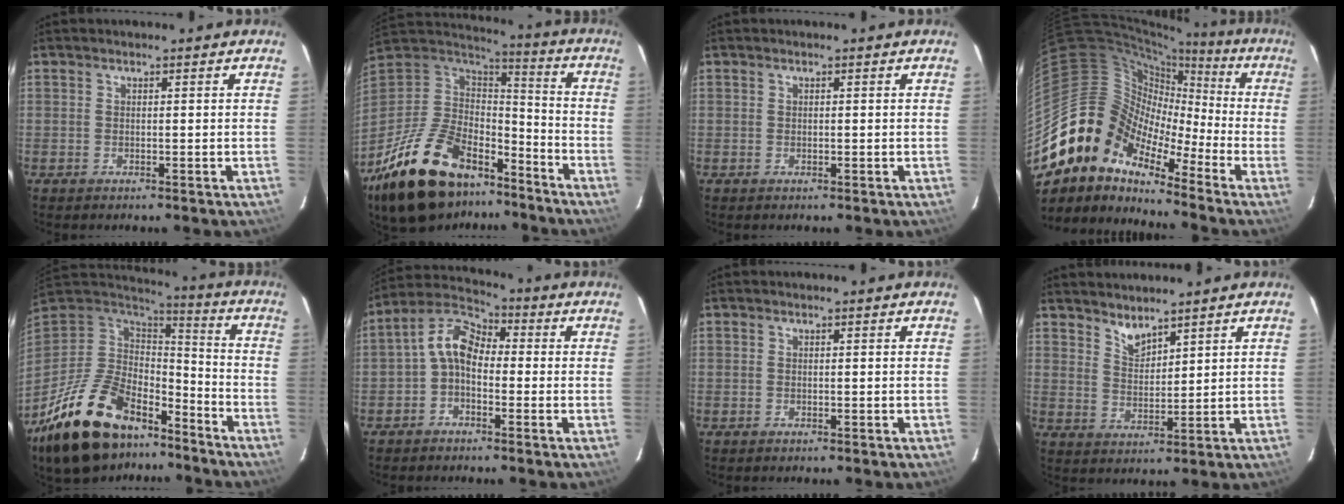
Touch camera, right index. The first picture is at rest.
{"total": 28.7, "force": [-18.8, 14.6, 16.0], "torque": [-0.328, 0.000, -0.291]}
{"total": 0.0}
{"total": 11.8, "force": [-7.6, 8.0, 4.1], "torque": [-0.058, 0.022, -0.170]}
{"total": 26.0, "force": [-17.0, 13.0, 14.8], "torque": [-0.295, -0.007, -0.267]}
{"total": 7.0, "force": [-1.6, 4.8, 4.9], "torque": [-0.103, 0.025, -0.041]}
{"total": 0.0}
{"total": 4.5, "force": [4.0, 1.3, 1.6], "torque": [-0.026, -0.005, 0.074]}